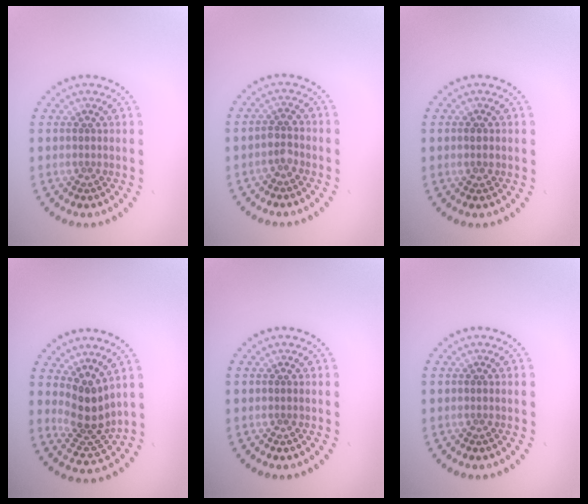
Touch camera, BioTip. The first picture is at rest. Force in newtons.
{"total": 1.3, "press": 1.2, "slide": 0.6}
{"total": 1.0, "press": 1.0, "slide": 0.1}
{"total": 3.8, "press": 3.0, "slide": 2.4}
{"total": 0.0}
{"total": 0.0}